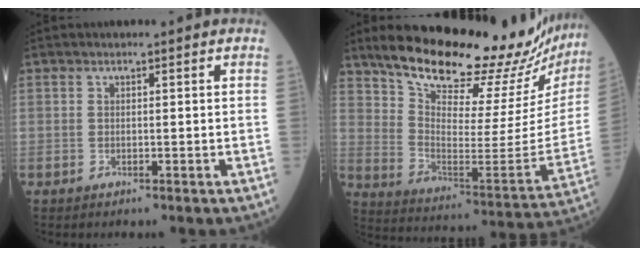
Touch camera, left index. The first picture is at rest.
{"total": 28.3, "force": [25.5, 3.9, 11.6], "torque": [-0.191, -0.100, 0.347]}